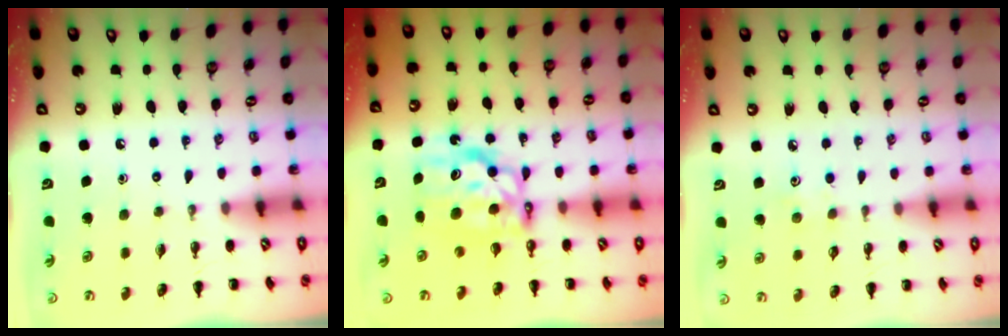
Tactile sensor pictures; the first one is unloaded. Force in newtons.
{"total": 8.1, "press": 7.7, "slide": 2.6}
{"total": 2.7, "press": 2.6, "slide": 0.7}